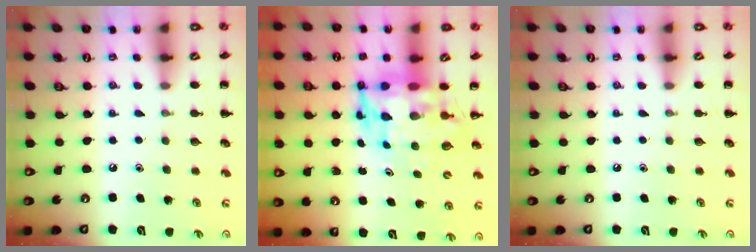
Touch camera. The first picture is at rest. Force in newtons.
{"total": 6.3, "press": 6.0, "slide": 2.1}
{"total": 0.0}